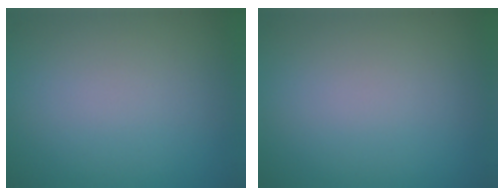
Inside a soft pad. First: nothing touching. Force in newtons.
{"total": 0.0}